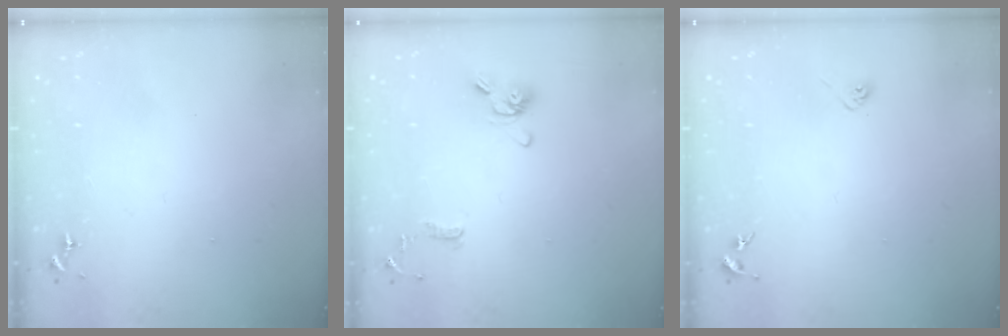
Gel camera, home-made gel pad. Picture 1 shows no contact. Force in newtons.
{"total": 10.8, "press": 10.6, "slide": 1.9}
{"total": 2.8, "press": 2.6, "slide": 1.1}